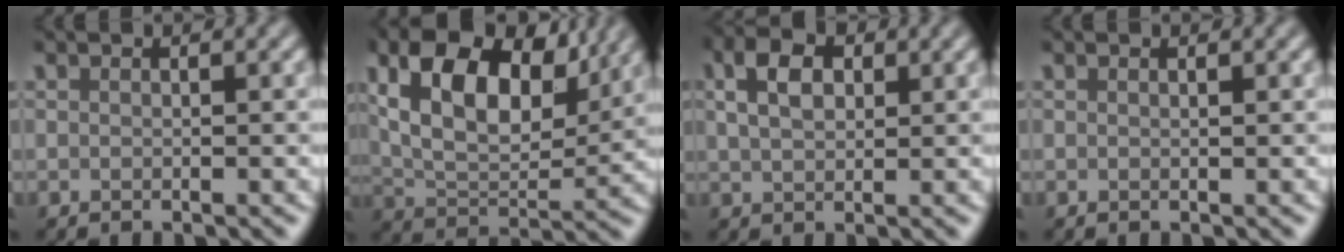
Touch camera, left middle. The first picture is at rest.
{"total": 10.9, "force": [4.6, 5.9, 7.9], "torque": [-0.140, 0.009, 0.080]}
{"total": 3.9, "force": [1.5, 2.4, 2.6], "torque": [-0.056, 0.010, 0.022]}
{"total": 0.0}